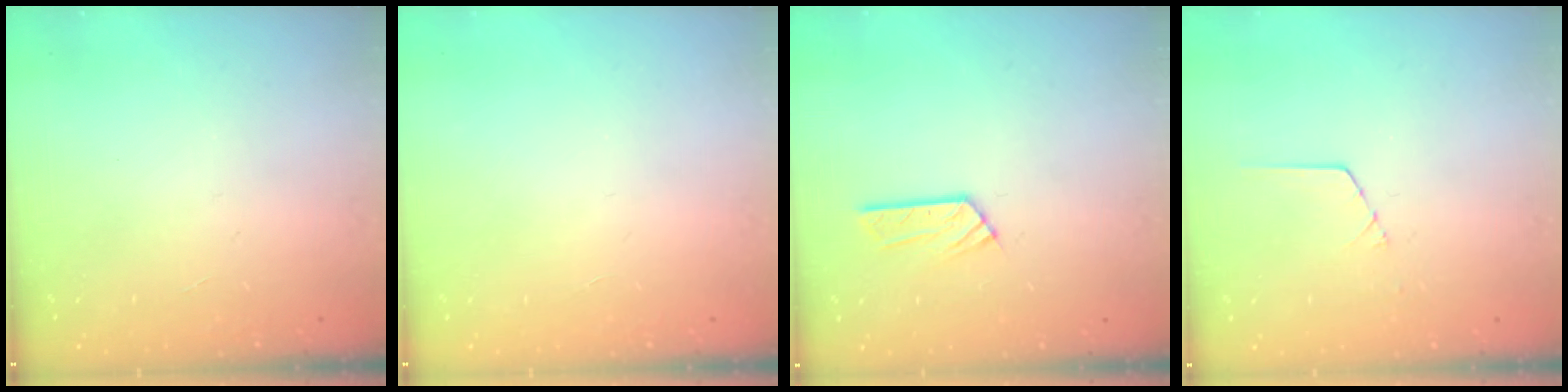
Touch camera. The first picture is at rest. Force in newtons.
{"total": 0.0}
{"total": 6.4, "press": 6.4, "slide": 0.3}
{"total": 1.3, "press": 1.3, "slide": 0.2}